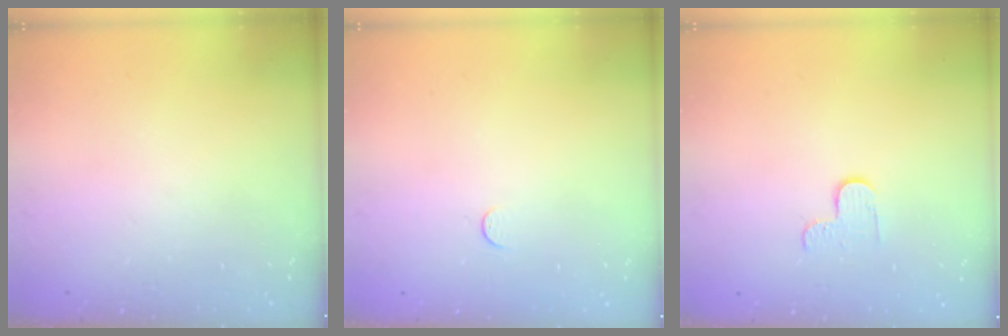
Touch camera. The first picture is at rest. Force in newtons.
{"total": 3.5, "press": 3.5, "slide": 0.4}
{"total": 3.1, "press": 3.1, "slide": 0.4}